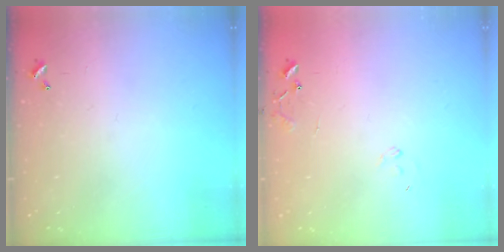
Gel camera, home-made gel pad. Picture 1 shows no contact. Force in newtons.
{"total": 7.6, "press": 7.6, "slide": 0.7}